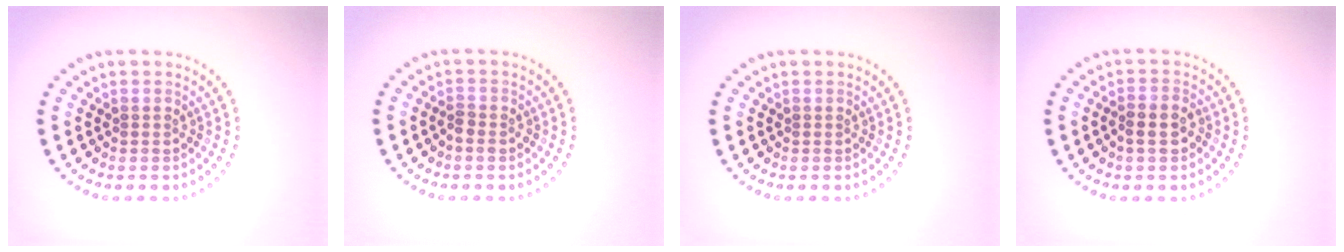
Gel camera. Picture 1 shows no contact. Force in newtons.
{"total": 1.1, "press": 1.1, "slide": 0.4}
{"total": 0.0}
{"total": 2.3, "press": 2.2, "slide": 0.7}